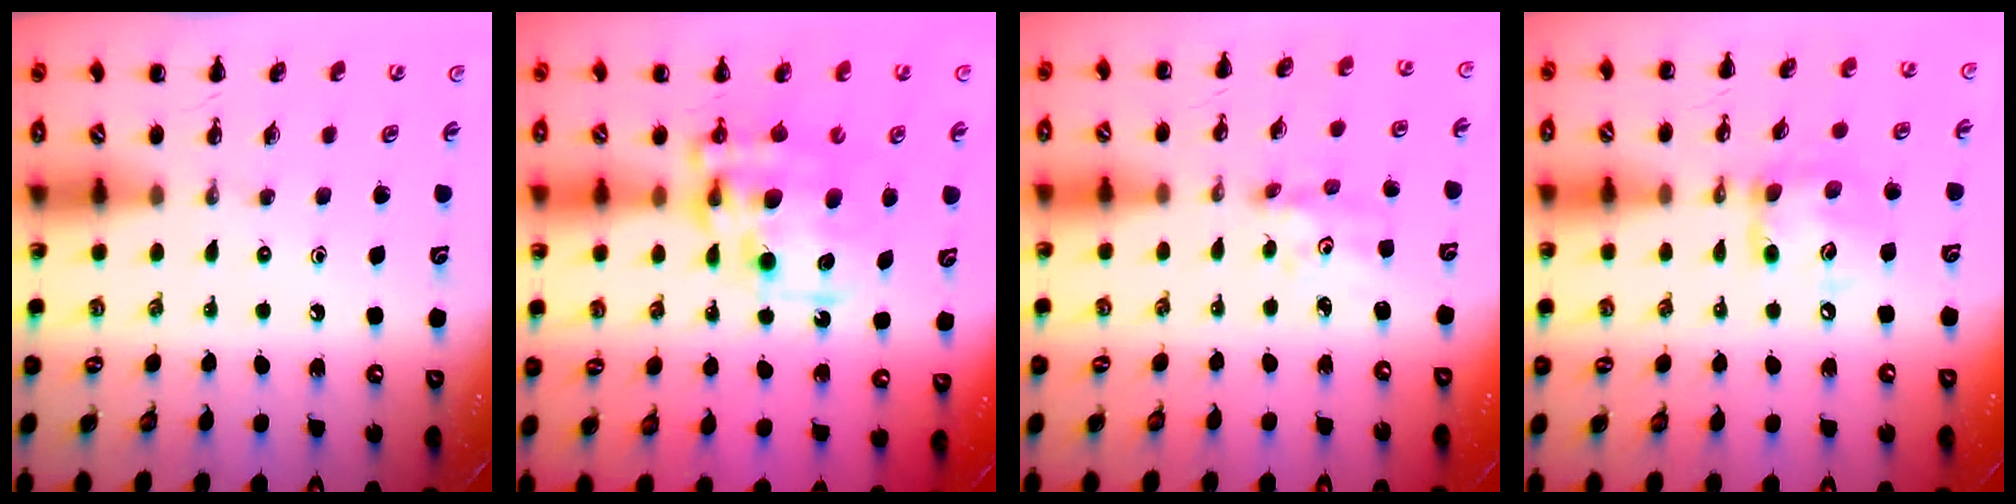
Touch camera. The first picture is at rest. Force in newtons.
{"total": 12.7, "press": 12.4, "slide": 3.0}
{"total": 2.9, "press": 2.8, "slide": 0.7}
{"total": 11.1, "press": 11.1, "slide": 0.8}